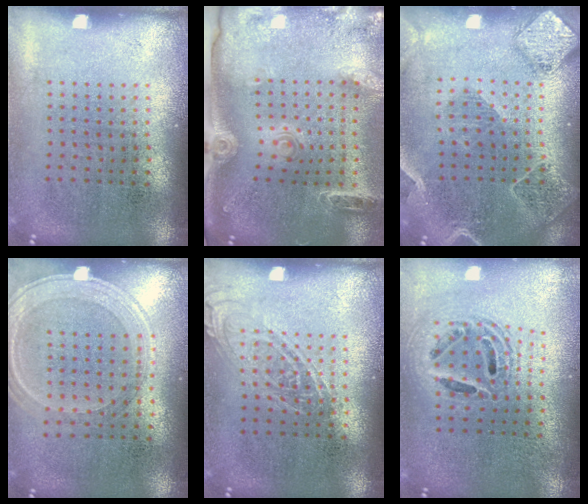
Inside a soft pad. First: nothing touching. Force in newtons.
{"total": 2.5, "press": 2.0, "slide": 1.5}
{"total": 2.3, "press": 2.1, "slide": 1.0}
{"total": 1.3, "press": 1.3, "slide": 0.3}
{"total": 1.0, "press": 1.0, "slide": 0.2}
{"total": 1.8, "press": 1.5, "slide": 1.1}